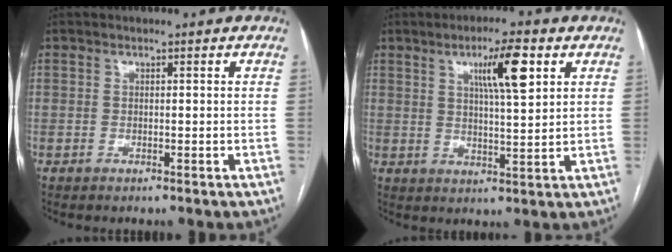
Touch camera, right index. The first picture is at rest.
{"total": 8.0, "force": [3.5, 0.9, 7.2], "torque": [-0.122, 0.006, 0.057]}